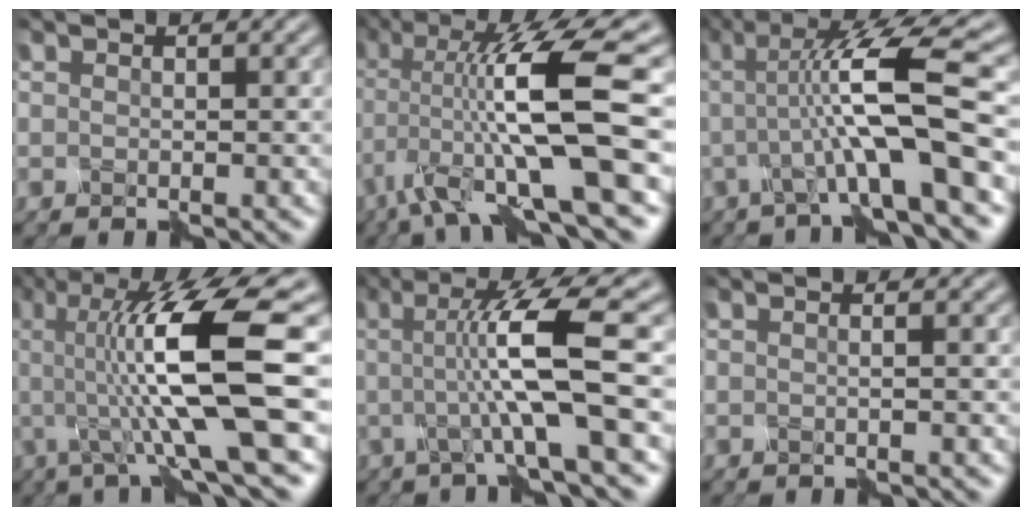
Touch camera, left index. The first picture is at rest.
{"total": 12.7, "force": [-2.4, 2.6, 12.1], "torque": [-0.223, 0.005, -0.040]}
{"total": 9.4, "force": [-0.4, 1.3, 9.3], "torque": [-0.147, 0.008, -0.011]}
{"total": 12.1, "force": [-0.2, 2.1, 12.0], "torque": [-0.202, 0.007, -0.006]}
{"total": 8.0, "force": [-0.4, 0.9, 7.9], "torque": [-0.125, 0.000, -0.008]}
{"total": 0.8, "force": [-0.4, 0.1, 0.7], "torque": [-0.007, 0.001, -0.012]}